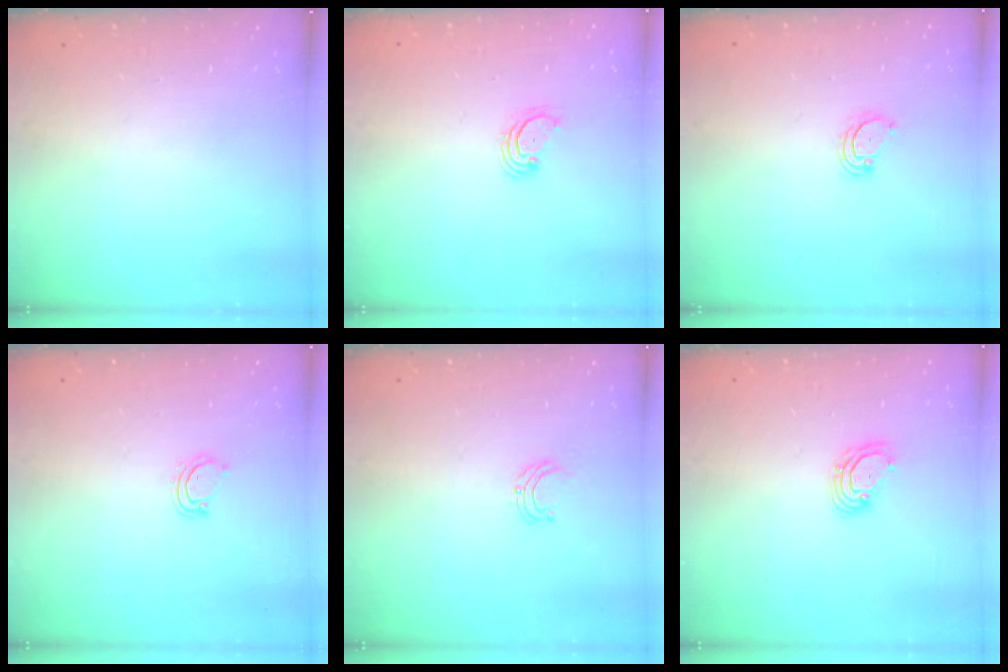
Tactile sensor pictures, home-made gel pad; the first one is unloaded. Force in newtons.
{"total": 3.0, "press": 3.0, "slide": 0.3}
{"total": 2.3, "press": 2.3, "slide": 0.2}
{"total": 4.9, "press": 4.9, "slide": 0.3}
{"total": 4.6, "press": 4.6, "slide": 0.4}
{"total": 5.6, "press": 5.6, "slide": 0.7}